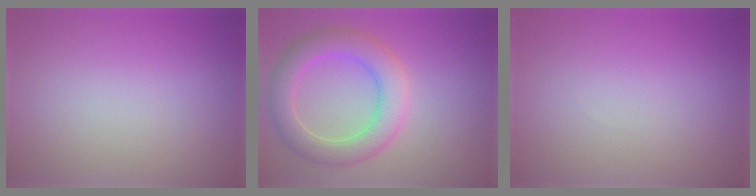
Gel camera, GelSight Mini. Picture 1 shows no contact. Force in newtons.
{"total": 5.6, "press": 5.5, "slide": 0.3}
{"total": 0.0}